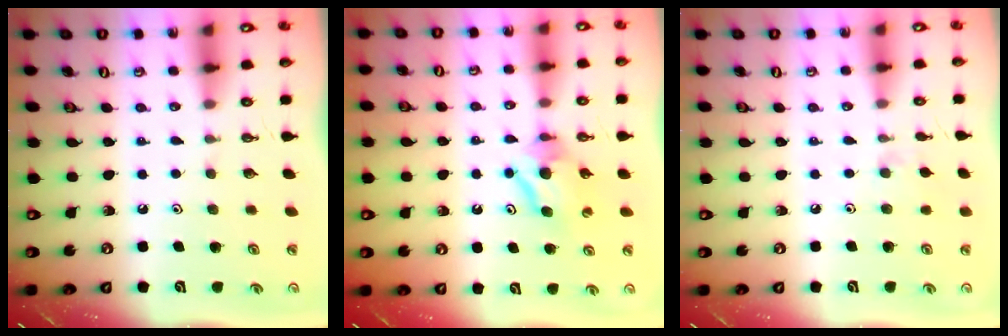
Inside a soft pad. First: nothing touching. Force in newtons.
{"total": 8.4, "press": 8.3, "slide": 0.5}
{"total": 6.3, "press": 6.2, "slide": 0.7}